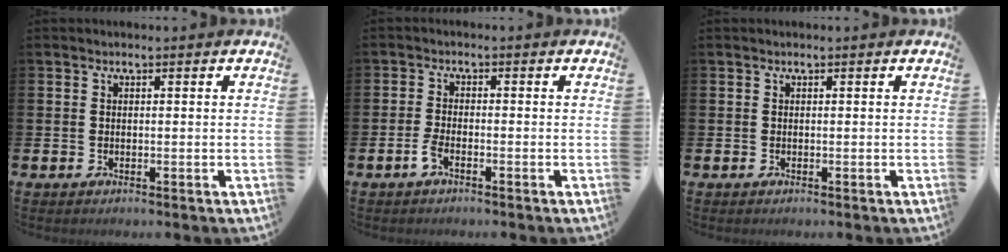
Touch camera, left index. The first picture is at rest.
{"total": 2.1, "force": [-1.3, 0.5, 1.6], "torque": [-0.037, 0.004, -0.024]}
{"total": 0.0}